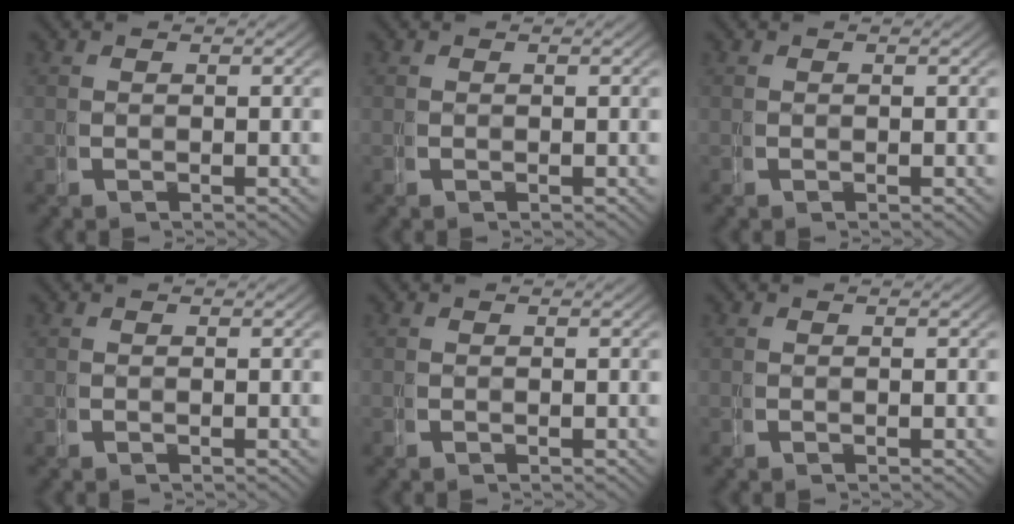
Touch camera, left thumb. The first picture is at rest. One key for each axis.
{"total": 0.0}
{"total": 0.0}
{"total": 0.0}
{"total": 0.0}
{"total": 0.0}